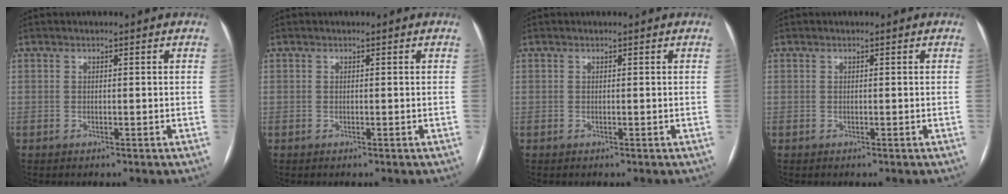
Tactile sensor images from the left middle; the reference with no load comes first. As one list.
[{"total": 0.0}, {"total": 0.0}, {"total": 0.0}]